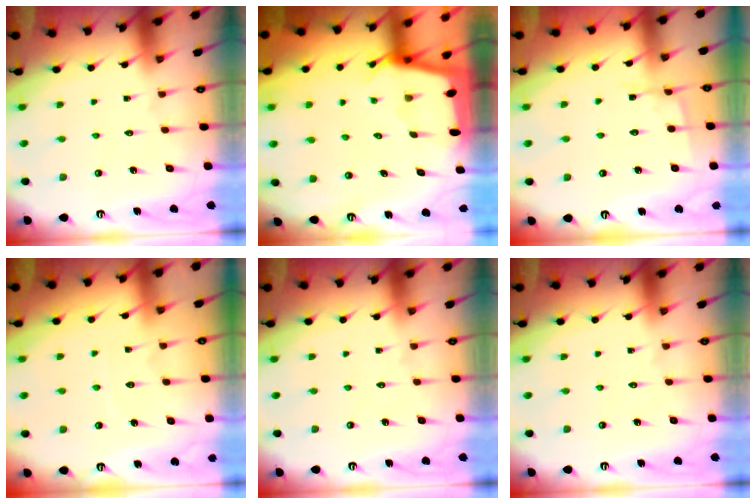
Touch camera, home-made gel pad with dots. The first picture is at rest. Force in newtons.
{"total": 2.1, "press": 2.1, "slide": 0.1}
{"total": 3.5, "press": 3.5, "slide": 0.4}
{"total": 3.0, "press": 3.0, "slide": 0.3}
{"total": 0.0}
{"total": 0.0}